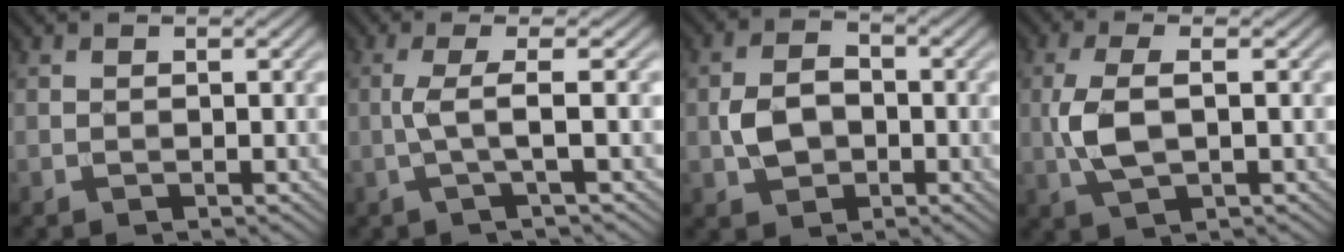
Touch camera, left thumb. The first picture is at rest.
{"total": 3.6, "force": [-0.1, 0.4, 3.6], "torque": [-0.065, 0.009, -0.016]}
{"total": 4.7, "force": [-0.9, 3.3, 3.1], "torque": [-0.062, -0.003, -0.020]}
{"total": 5.3, "force": [-0.1, 2.1, 4.9], "torque": [-0.125, 0.002, -0.003]}